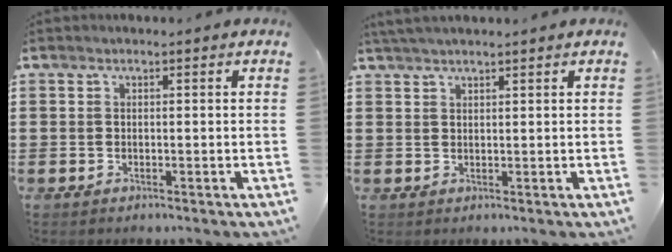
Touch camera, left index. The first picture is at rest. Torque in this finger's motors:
{"motor_torque": [1.24, -0.90, 0.22, 0.12]}